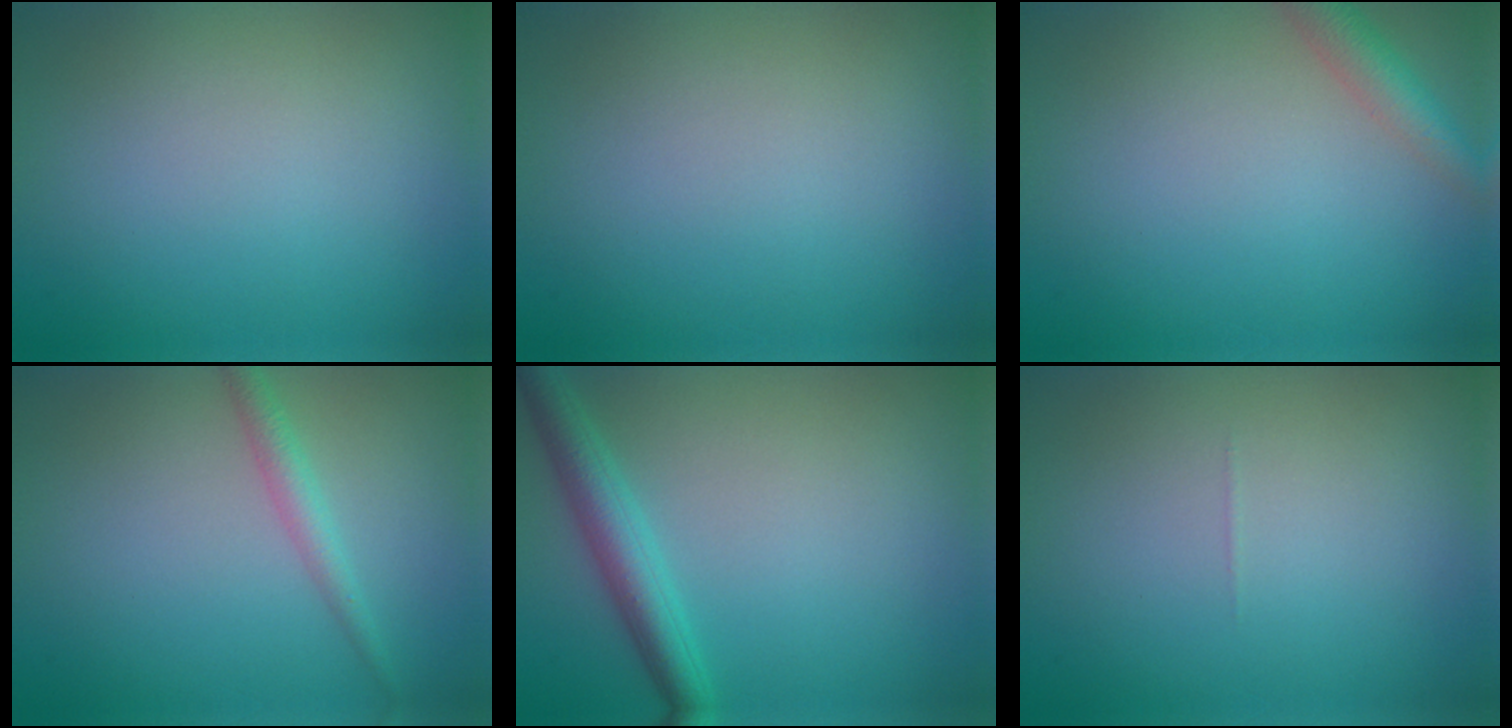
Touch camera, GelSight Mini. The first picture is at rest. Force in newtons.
{"total": 0.0}
{"total": 2.9, "press": 2.9, "slide": 0.2}
{"total": 2.0, "press": 2.0, "slide": 0.1}
{"total": 3.7, "press": 3.7, "slide": 0.2}
{"total": 0.0}